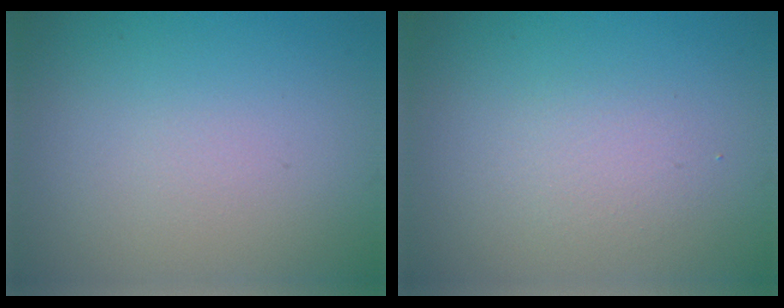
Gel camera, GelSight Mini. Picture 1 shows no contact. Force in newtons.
{"total": 1.6, "press": 1.6, "slide": 0.1}